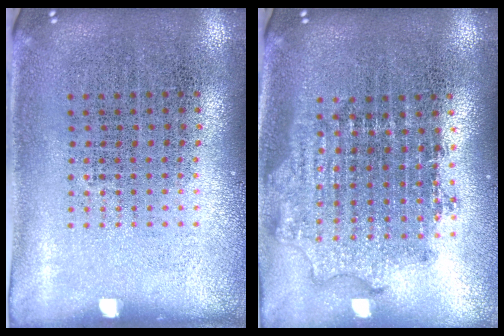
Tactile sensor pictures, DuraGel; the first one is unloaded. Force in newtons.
{"total": 1.8, "press": 1.4, "slide": 1.1}